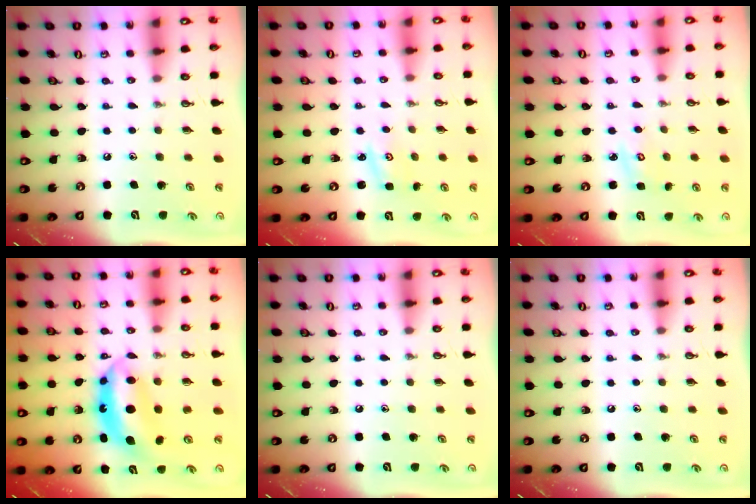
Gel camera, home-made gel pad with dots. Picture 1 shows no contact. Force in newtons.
{"total": 1.7, "press": 1.7, "slide": 0.2}
{"total": 3.8, "press": 3.8, "slide": 0.4}
{"total": 8.1, "press": 8.1, "slide": 0.7}
{"total": 0.0}
{"total": 0.0}